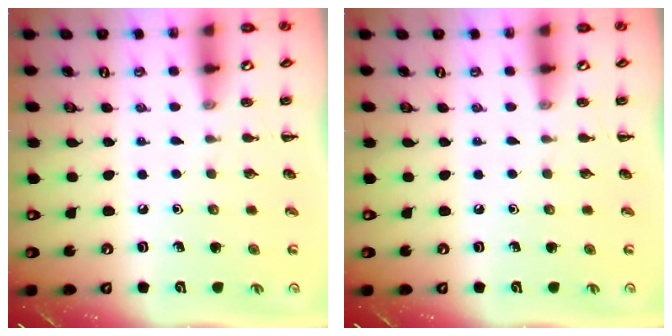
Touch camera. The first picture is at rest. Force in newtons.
{"total": 0.0}